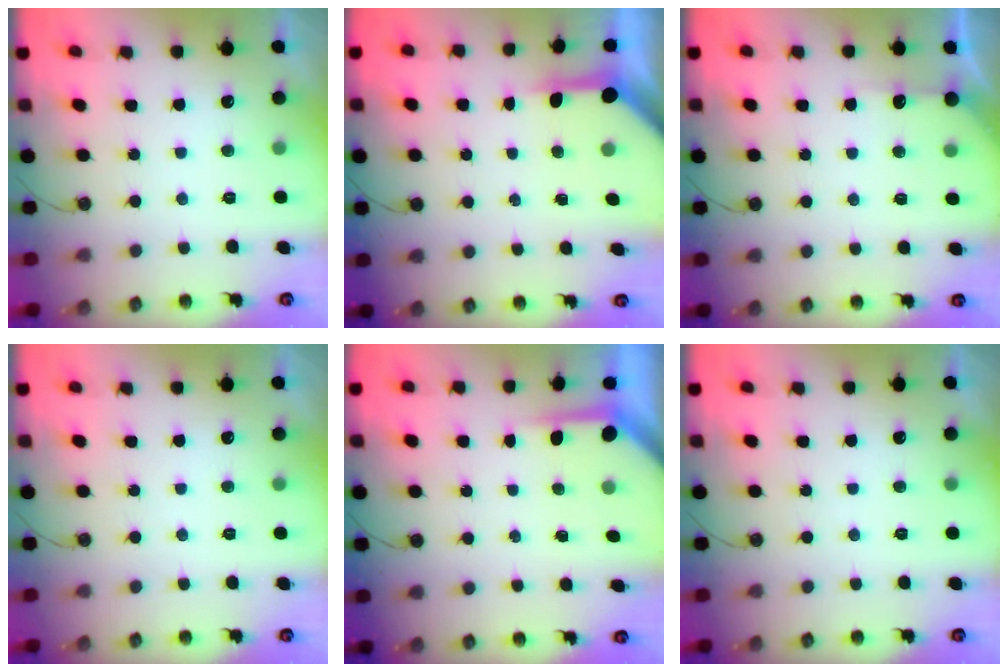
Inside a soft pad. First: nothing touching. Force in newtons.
{"total": 5.3, "press": 5.3, "slide": 0.5}
{"total": 3.9, "press": 3.8, "slide": 0.4}
{"total": 0.0}
{"total": 3.9, "press": 3.9, "slide": 0.4}
{"total": 0.0}